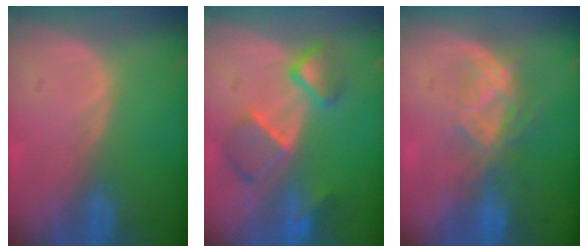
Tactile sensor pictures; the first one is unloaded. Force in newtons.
{"total": 6.9, "press": 6.7, "slide": 1.6}
{"total": 6.8, "press": 6.3, "slide": 2.6}